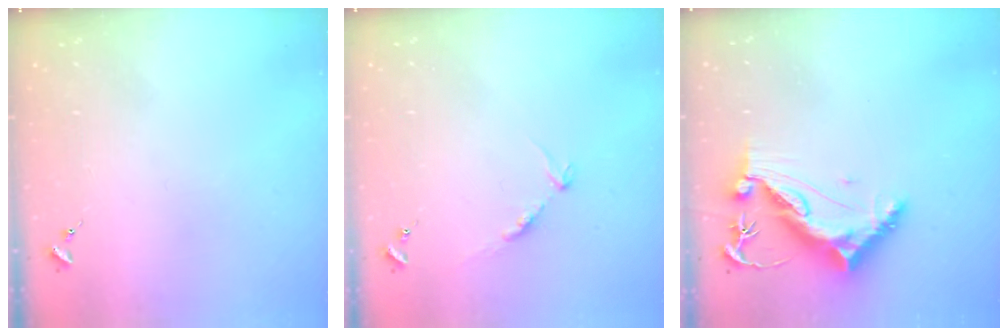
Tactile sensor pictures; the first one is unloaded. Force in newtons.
{"total": 5.3, "press": 5.2, "slide": 0.7}
{"total": 9.9, "press": 9.8, "slide": 1.1}